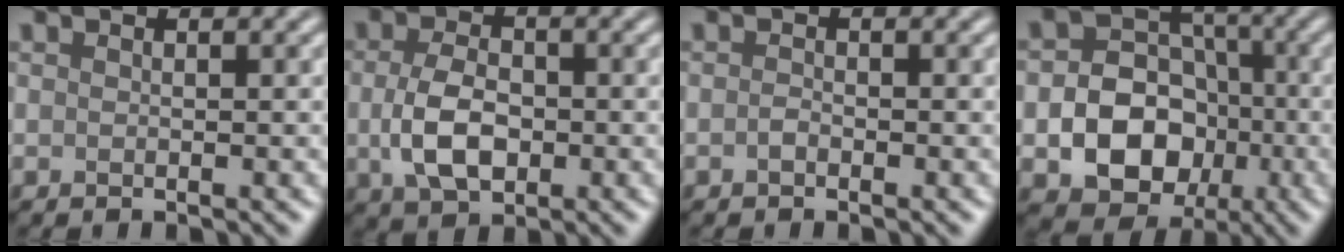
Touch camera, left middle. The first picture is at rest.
{"total": 4.9, "force": [-0.6, 3.1, 3.7], "torque": [-0.079, -0.005, -0.012]}
{"total": 0.6, "force": [-0.4, 0.3, 0.4], "torque": [-0.010, 0.001, -0.008]}
{"total": 8.8, "force": [-2.2, 7.2, 4.5], "torque": [-0.053, -0.011, -0.055]}